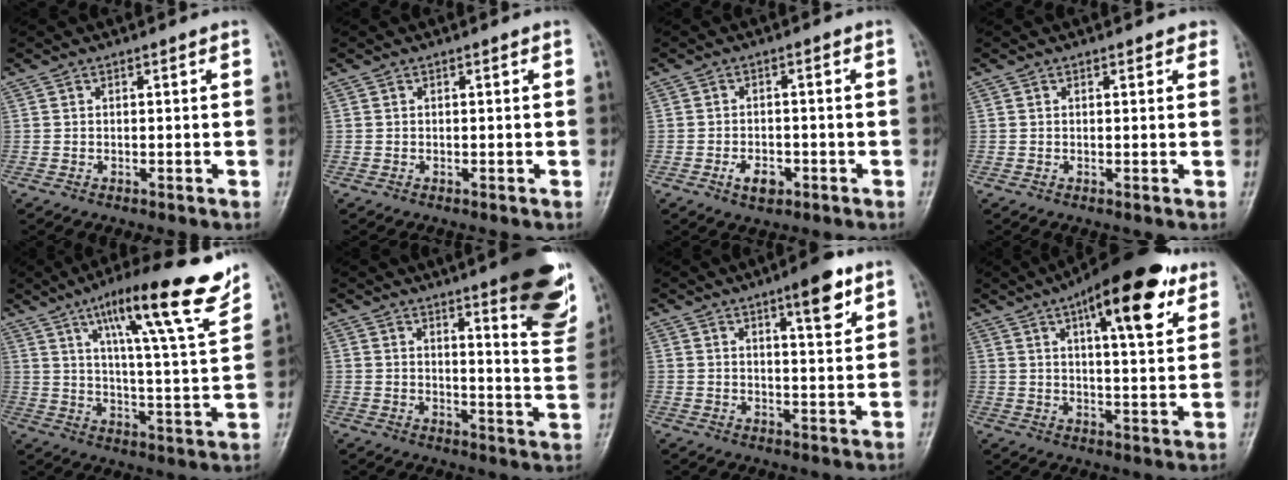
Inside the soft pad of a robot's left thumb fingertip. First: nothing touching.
{"total": 0.0}
{"total": 4.0, "force": [-1.9, 2.5, 2.6], "torque": [-0.037, 0.008, -0.030]}
{"total": 1.4, "force": [1.0, 0.8, 0.5], "torque": [0.010, -0.003, 0.005]}
{"total": 19.3, "force": [12.6, 2.3, 14.4], "torque": [-0.197, -0.058, 0.192]}
{"total": 16.7, "force": [10.3, 3.2, 12.7], "torque": [-0.128, -0.066, 0.131]}
{"total": 7.5, "force": [4.4, 1.8, 5.8], "torque": [-0.073, -0.024, 0.062]}
{"total": 17.7, "force": [9.5, 5.7, 13.8], "torque": [-0.174, -0.025, 0.135]}